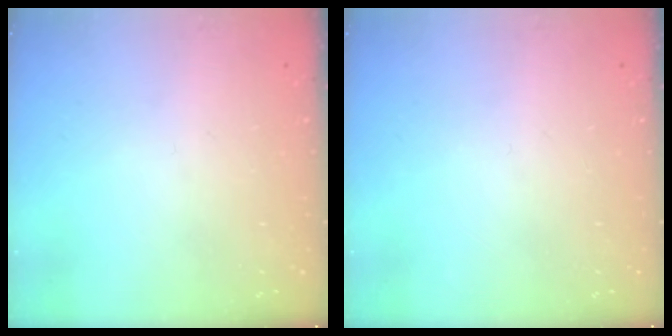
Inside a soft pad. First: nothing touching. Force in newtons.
{"total": 0.0}